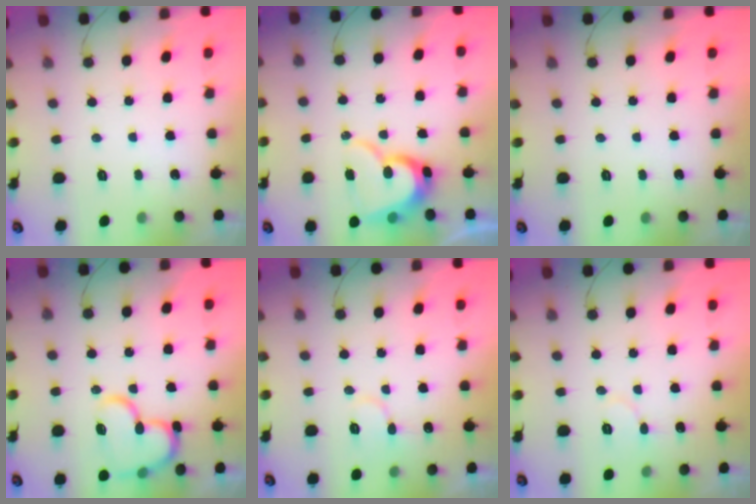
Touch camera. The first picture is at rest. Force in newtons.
{"total": 13.1, "press": 13.0, "slide": 1.2}
{"total": 0.0}
{"total": 16.6, "press": 16.5, "slide": 1.0}
{"total": 8.2, "press": 8.1, "slide": 1.4}
{"total": 6.2, "press": 6.1, "slide": 0.6}